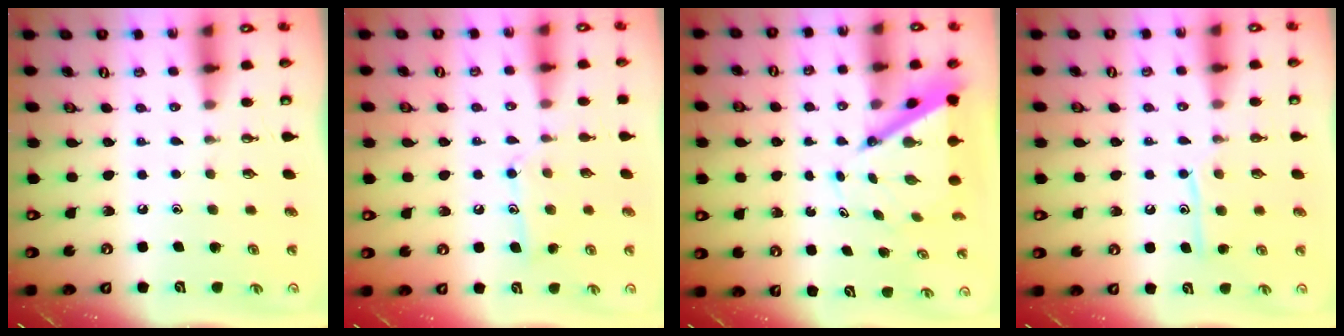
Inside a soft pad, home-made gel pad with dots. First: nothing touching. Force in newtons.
{"total": 10.4, "press": 10.4, "slide": 0.6}
{"total": 7.0, "press": 6.9, "slide": 0.6}
{"total": 9.4, "press": 9.4, "slide": 0.7}